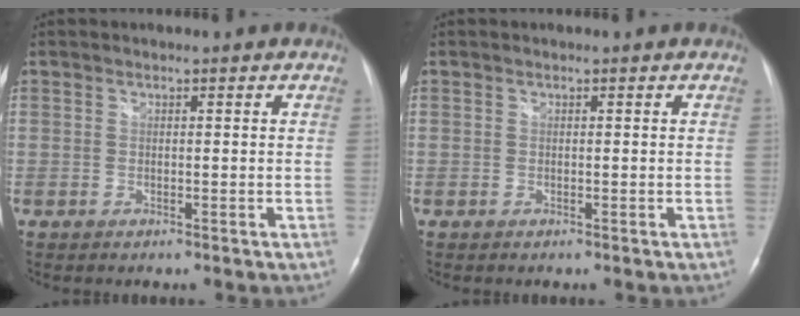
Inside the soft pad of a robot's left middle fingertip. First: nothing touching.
{"total": 0.0}